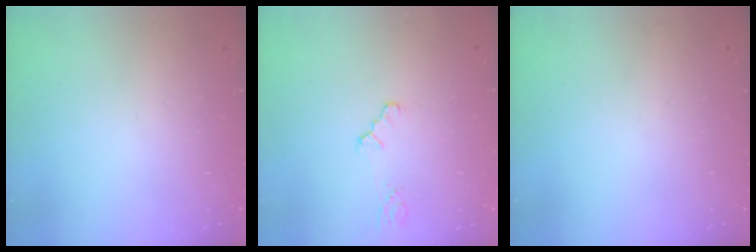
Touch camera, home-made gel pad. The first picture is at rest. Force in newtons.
{"total": 1.0, "press": 1.0, "slide": 0.2}
{"total": 0.0}